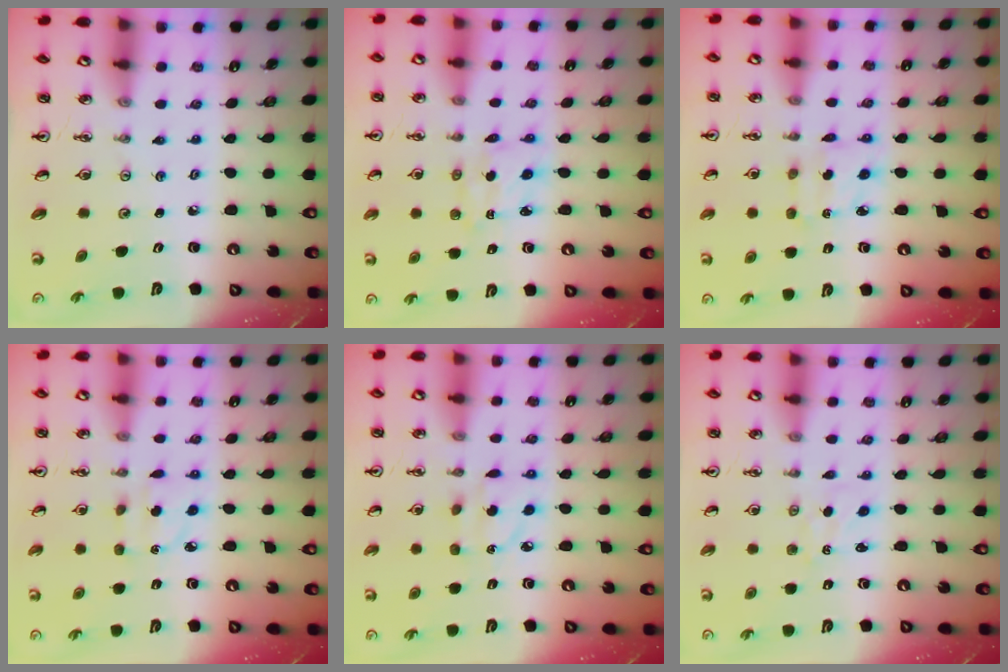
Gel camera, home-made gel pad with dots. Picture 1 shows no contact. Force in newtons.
{"total": 2.9, "press": 2.9, "slide": 0.4}
{"total": 2.5, "press": 2.5, "slide": 0.1}
{"total": 2.3, "press": 2.3, "slide": 0.2}
{"total": 5.0, "press": 4.9, "slide": 0.4}
{"total": 1.6, "press": 1.5, "slide": 0.3}